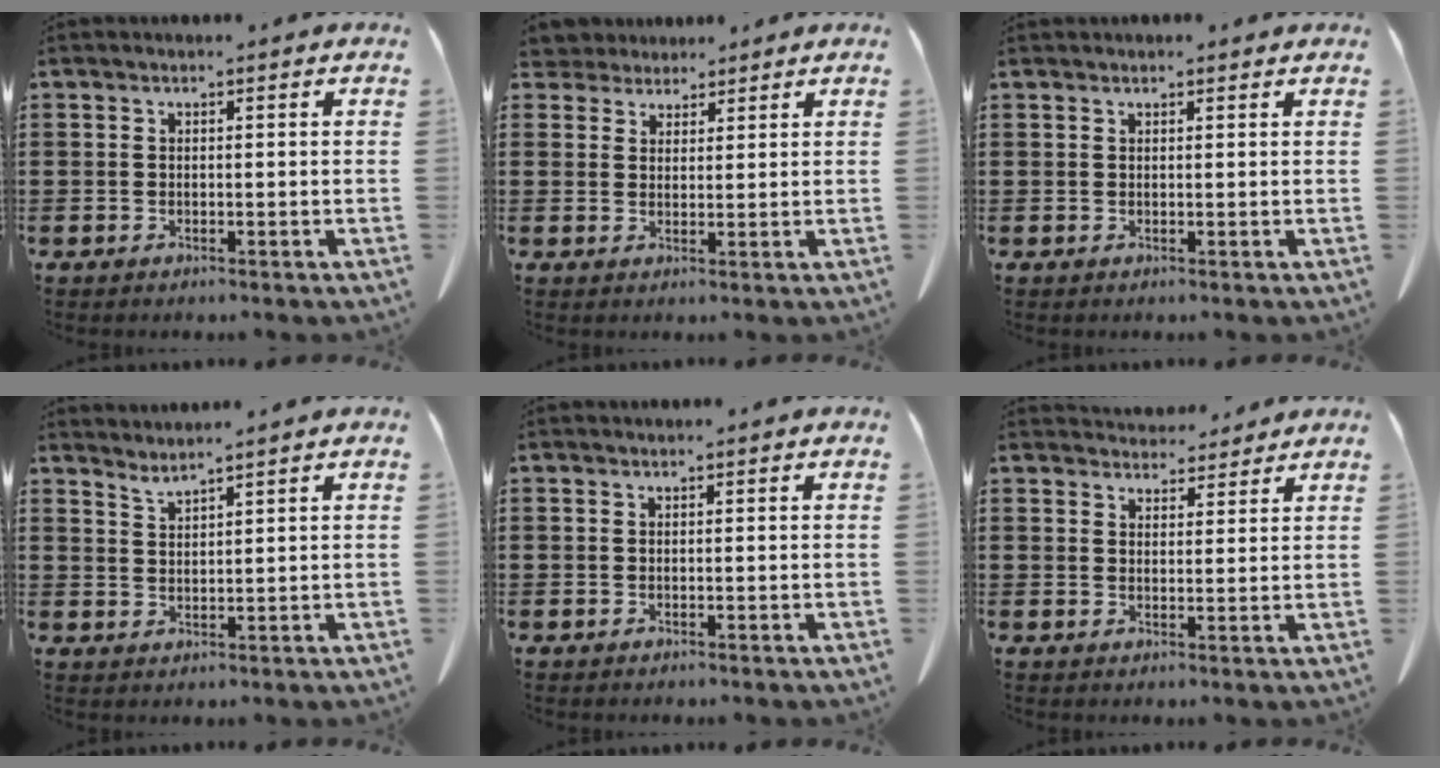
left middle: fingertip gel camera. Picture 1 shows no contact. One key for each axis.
{"total": 3.5, "fx": 3.2, "fy": 1.4, "fz": 0.1, "tx": -0.016, "ty": 0.000, "tz": 0.061}
{"total": 0.6, "fx": 0.5, "fy": 0.2, "fz": 0.2, "tx": -0.005, "ty": 0.001, "tz": 0.009}
{"total": 1.9, "fx": 1.8, "fy": -0.5, "fz": 0.1, "tx": -0.006, "ty": -0.008, "tz": 0.035}
{"total": 0.0}
{"total": 3.9, "fx": 3.8, "fy": 0.9, "fz": 0.1, "tx": -0.004, "ty": -0.018, "tz": 0.072}